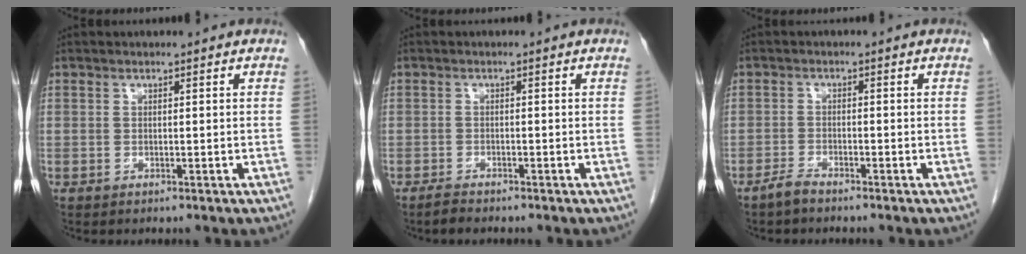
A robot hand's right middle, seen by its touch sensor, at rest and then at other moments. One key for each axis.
{"total": 1.7, "fx": -1.5, "fy": 0.3, "fz": 0.7, "tx": -0.024, "ty": -0.004, "tz": -0.026}
{"total": 1.9, "fx": -1.8, "fy": 0.2, "fz": 0.8, "tx": -0.020, "ty": -0.002, "tz": -0.035}